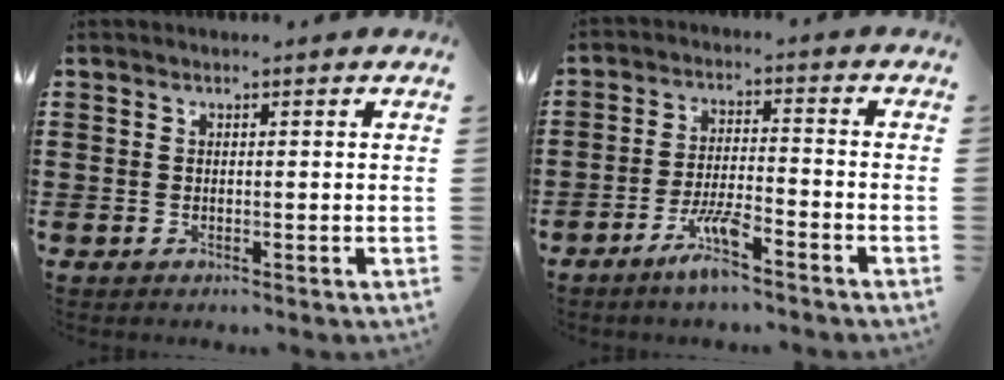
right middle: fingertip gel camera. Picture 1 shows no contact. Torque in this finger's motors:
{"motor_torque": [2.14, 0.00, 0.42, 0.13]}